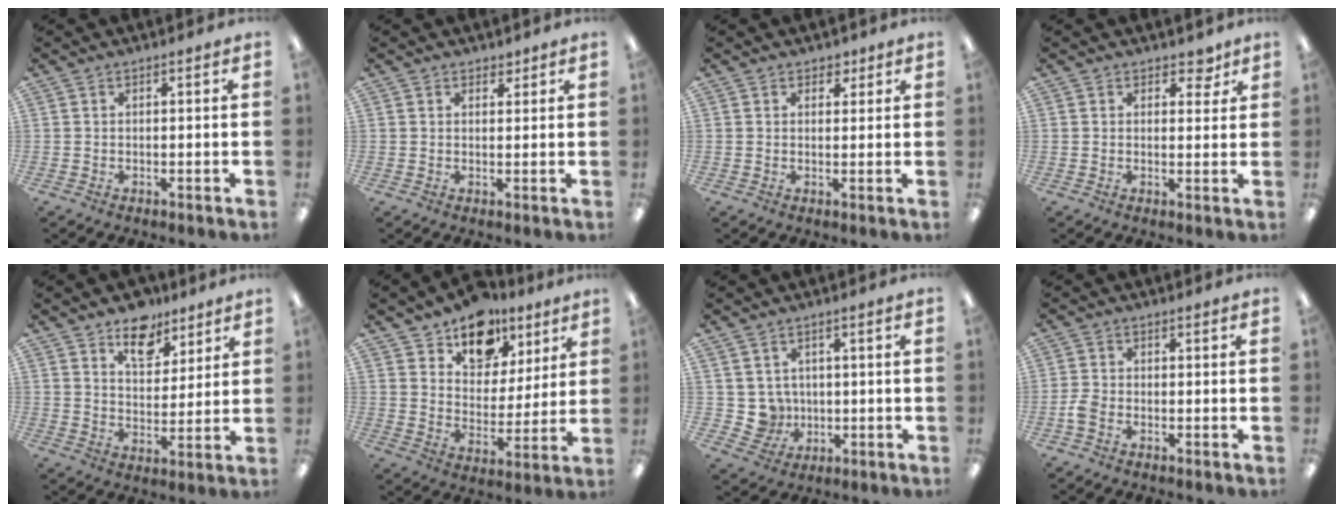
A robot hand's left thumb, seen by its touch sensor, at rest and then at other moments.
{"total": 2.0, "force": [1.5, 1.2, 0.4], "torque": [0.009, -0.005, 0.025]}
{"total": 2.6, "force": [1.6, 1.9, 0.7], "torque": [0.001, -0.004, 0.028]}
{"total": 3.7, "force": [2.5, 2.3, 1.5], "torque": [-0.002, -0.010, 0.039]}
{"total": 10.5, "force": [7.4, 6.0, 4.4], "torque": [-0.047, -0.042, 0.131]}
{"total": 13.2, "force": [9.4, 8.4, 3.8], "torque": [-0.057, -0.065, 0.175]}
{"total": 5.4, "force": [1.0, 5.3, 0.7], "torque": [-0.023, -0.002, 0.022]}
{"total": 2.5, "force": [-1.2, 1.7, 1.4], "torque": [-0.030, 0.004, -0.023]}